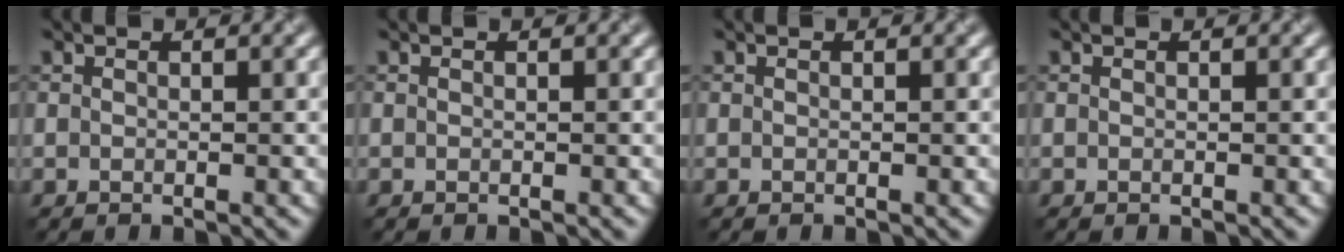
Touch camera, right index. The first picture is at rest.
{"total": 0.0}
{"total": 0.0}
{"total": 0.0}